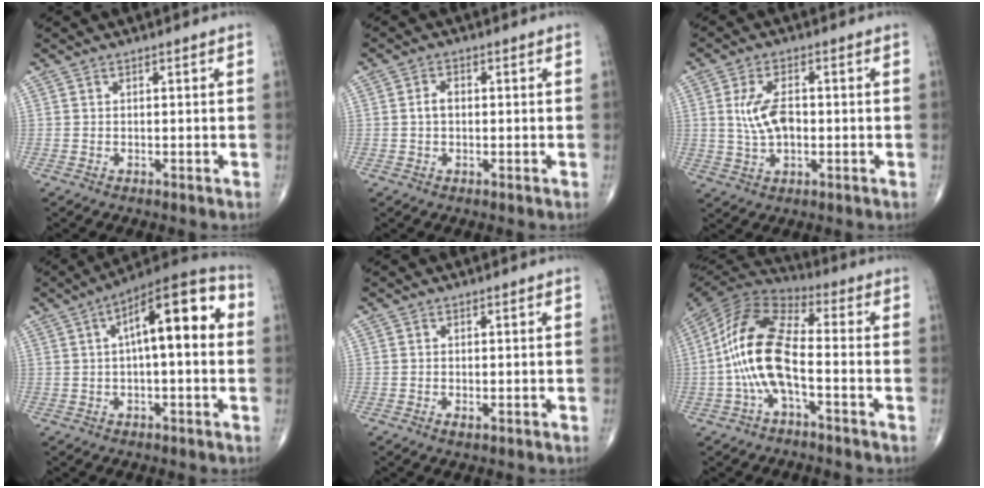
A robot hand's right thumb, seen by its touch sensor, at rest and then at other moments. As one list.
[{"total": 2.3, "force": [0.0, 1.6, 1.7], "torque": [-0.033, 0.009, -0.003]}, {"total": 7.2, "force": [0.3, 3.9, 6.1], "torque": [-0.115, 0.005, 0.006]}, {"total": 15.5, "force": [2.5, 5.4, 14.3], "torque": [-0.200, 0.042, 0.029]}, {"total": 0.8, "force": [-0.3, 0.4, 0.7], "torque": [-0.010, -0.001, -0.005]}, {"total": 14.3, "force": [-2.8, 5.7, 12.8], "torque": [-0.267, 0.040, -0.062]}]